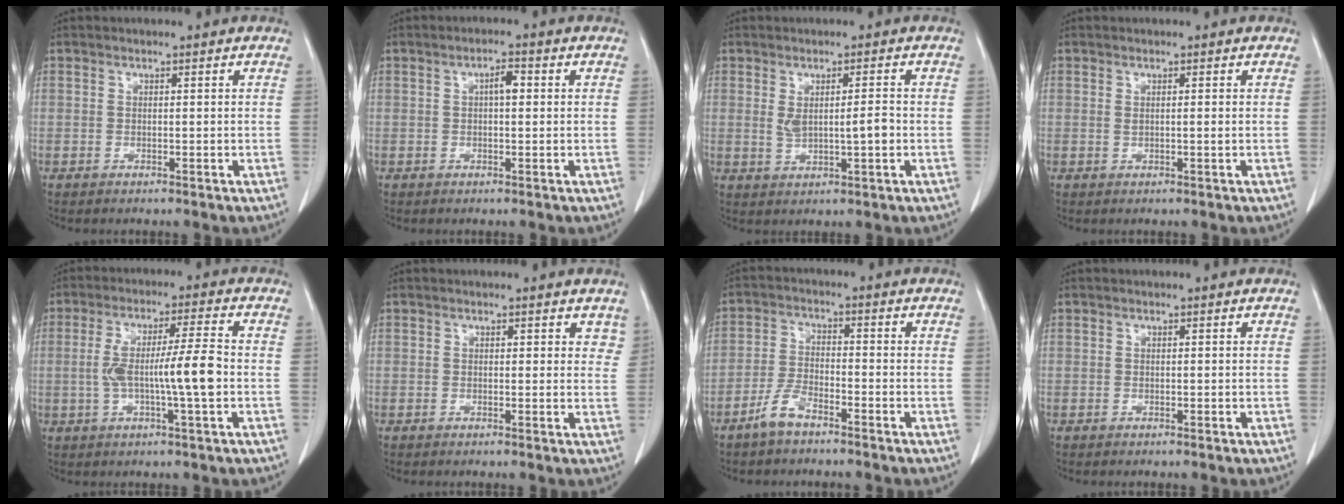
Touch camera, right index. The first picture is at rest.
{"total": 2.5, "force": [0.4, 0.8, 2.4], "torque": [-0.039, 0.005, 0.006]}
{"total": 4.2, "force": [0.2, 1.0, 4.1], "torque": [-0.073, 0.001, 0.010]}
{"total": 0.9, "force": [0.1, 0.1, 0.9], "torque": [-0.021, -0.003, 0.005]}
{"total": 9.3, "force": [-1.2, 0.1, 9.2], "torque": [-0.170, 0.008, -0.022]}
{"total": 2.2, "force": [1.5, 1.3, 0.9], "torque": [0.008, 0.000, 0.011]}
{"total": 4.7, "force": [-3.4, 1.5, 2.8], "torque": [-0.064, 0.002, -0.065]}
{"total": 0.0}